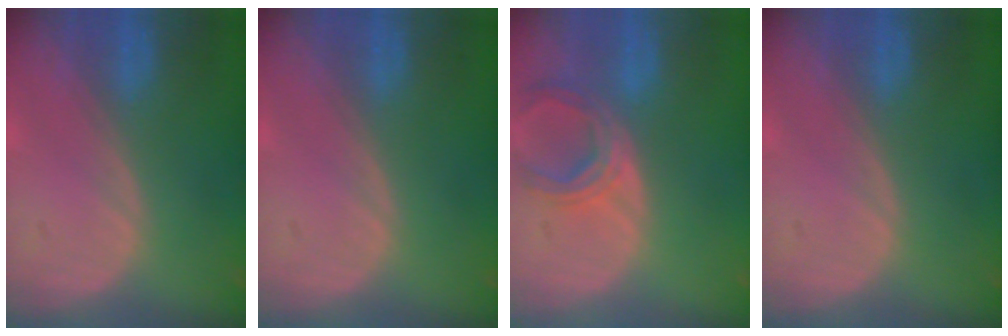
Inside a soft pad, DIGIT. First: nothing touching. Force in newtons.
{"total": 0.0}
{"total": 6.2, "press": 5.7, "slide": 2.5}
{"total": 0.0}